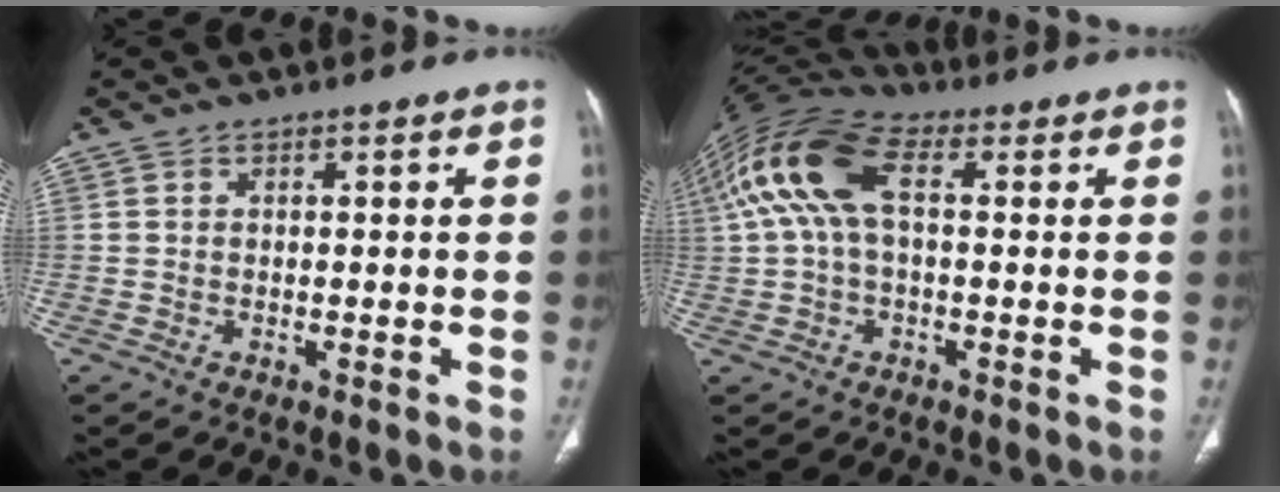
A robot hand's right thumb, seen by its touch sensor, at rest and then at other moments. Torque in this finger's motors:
{"motor_torque": [-0.37, 1.66, 0.68, -0.45, 0.34]}